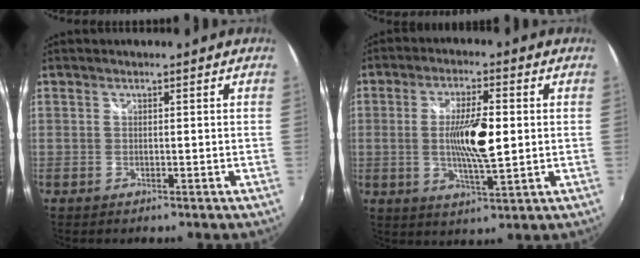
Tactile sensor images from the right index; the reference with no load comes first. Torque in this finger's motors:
{"motor_torque": [1.18, 0.95, 0.66, 0.16]}